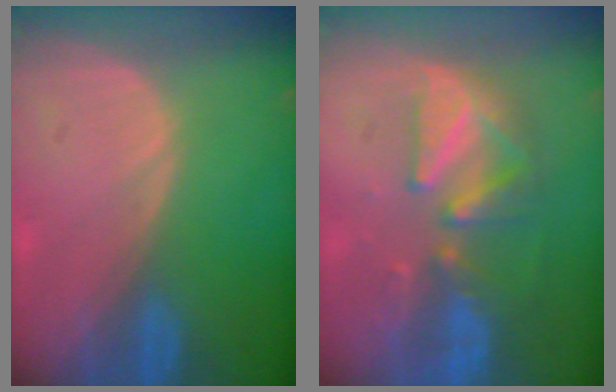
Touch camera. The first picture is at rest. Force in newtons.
{"total": 8.4, "press": 8.1, "slide": 2.0}